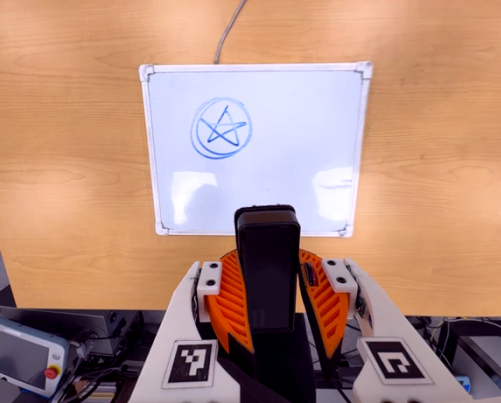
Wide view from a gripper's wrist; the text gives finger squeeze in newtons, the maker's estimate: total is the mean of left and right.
{"total": 10.2, "left": 9.3, "right": 11.2}